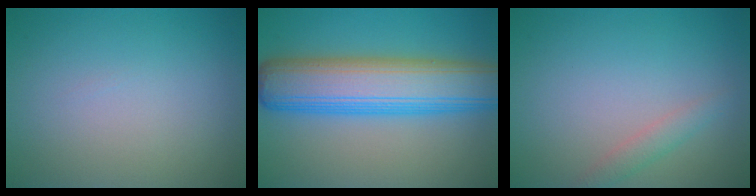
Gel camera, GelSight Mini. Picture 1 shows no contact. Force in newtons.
{"total": 10.2, "press": 10.2, "slide": 0.2}
{"total": 1.5, "press": 1.5, "slide": 0.1}